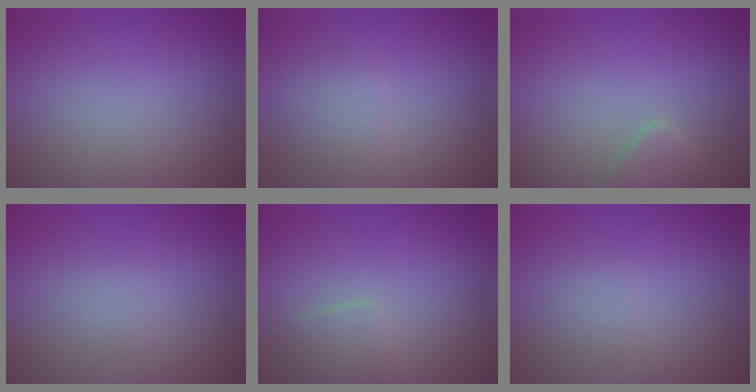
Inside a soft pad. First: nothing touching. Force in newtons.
{"total": 2.9, "press": 2.9, "slide": 0.2}
{"total": 1.7, "press": 1.7, "slide": 0.1}
{"total": 0.8, "press": 0.8, "slide": 0.0}
{"total": 1.4, "press": 1.4, "slide": 0.0}
{"total": 1.0, "press": 1.0, "slide": 0.1}